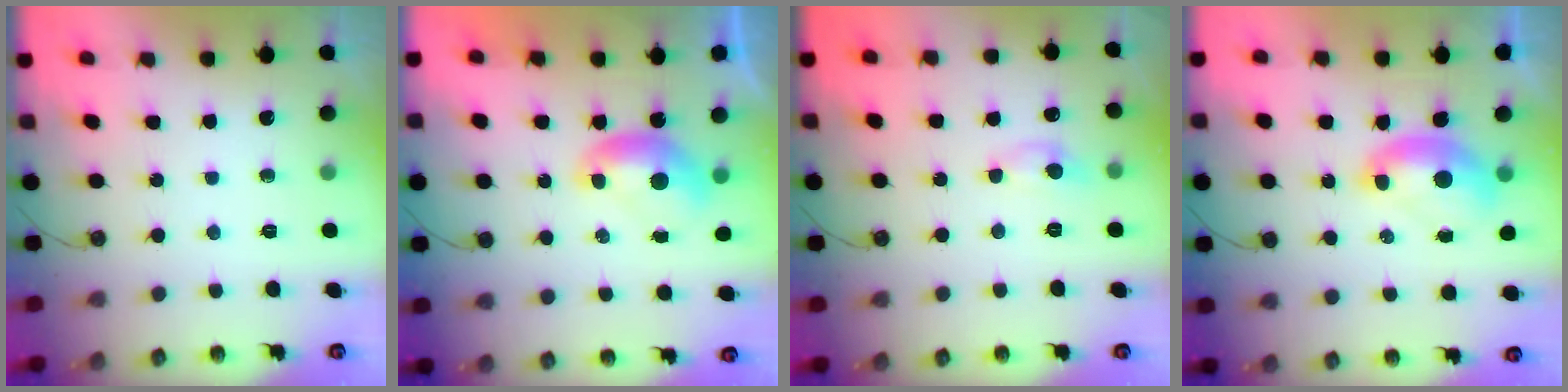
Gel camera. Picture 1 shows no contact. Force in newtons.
{"total": 0.0}
{"total": 1.9, "press": 1.8, "slide": 0.6}
{"total": 2.3, "press": 2.3, "slide": 0.6}